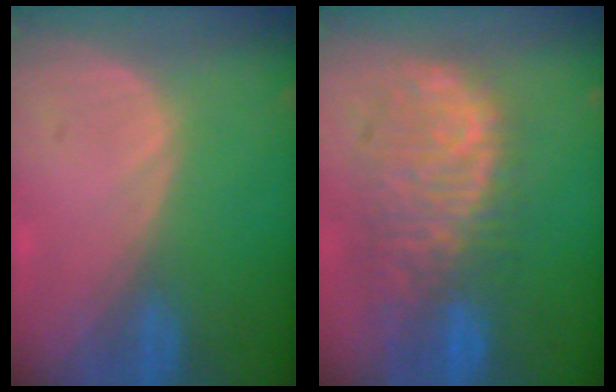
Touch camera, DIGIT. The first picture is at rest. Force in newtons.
{"total": 11.1, "press": 9.6, "slide": 5.6}